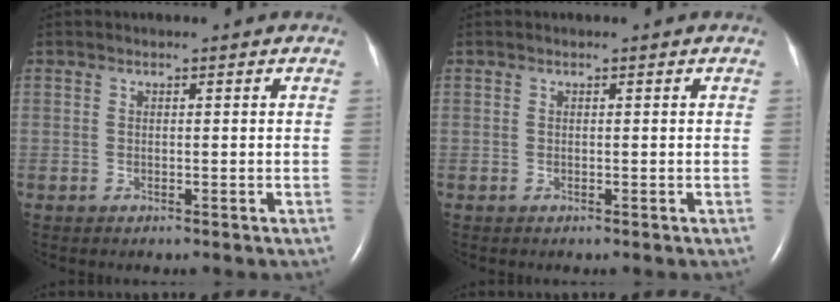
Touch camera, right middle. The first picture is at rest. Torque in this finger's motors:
{"motor_torque": [-0.12, 0.08, -0.02, 0.00]}